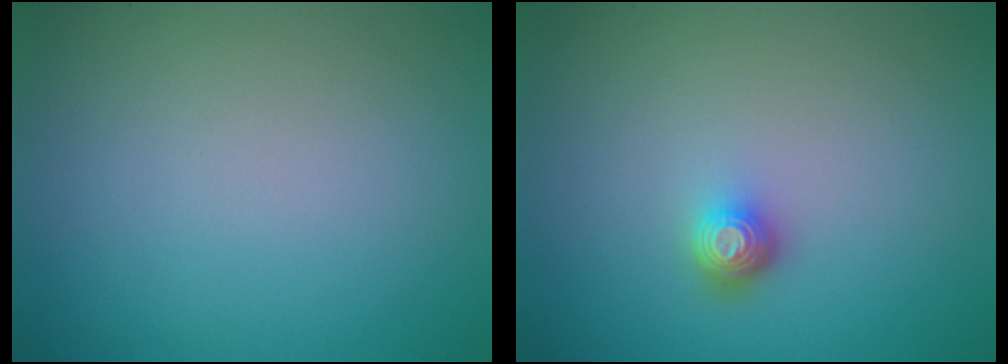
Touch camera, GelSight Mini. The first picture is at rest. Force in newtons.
{"total": 1.8, "press": 1.3, "slide": 1.2}